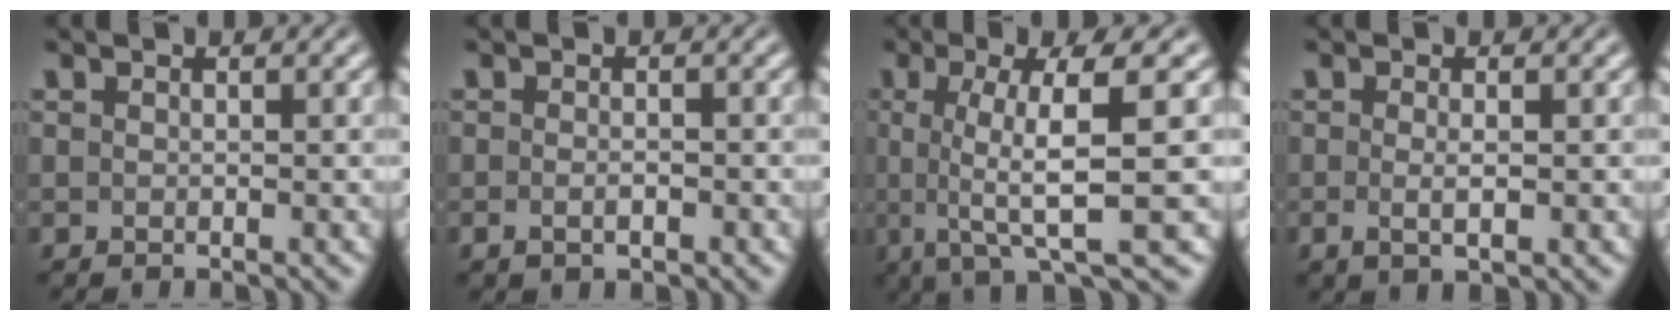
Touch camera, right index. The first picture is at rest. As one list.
[{"total": 1.5, "force": [-1.1, 0.5, 0.9], "torque": [-0.019, -0.005, -0.014]}, {"total": 7.1, "force": [-0.9, 1.1, 6.9], "torque": [-0.117, -0.020, -0.001]}, {"total": 1.7, "force": [-0.7, 0.0, 1.5], "torque": [-0.032, -0.012, -0.004]}]